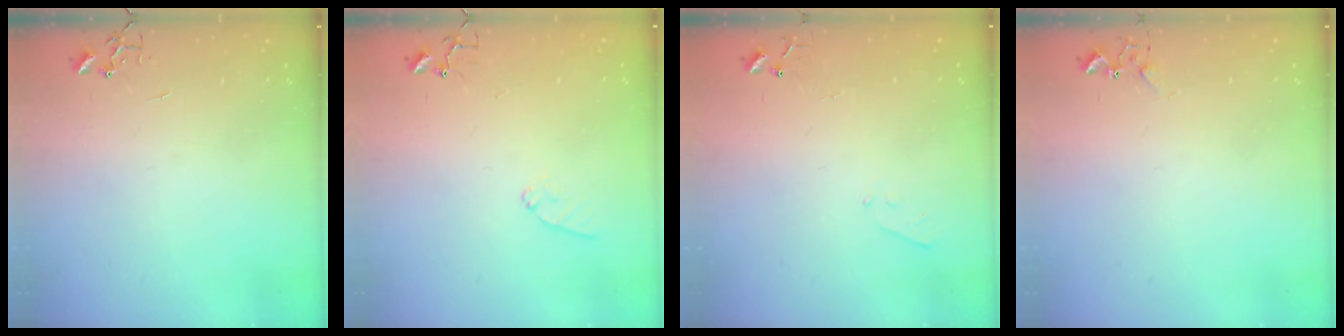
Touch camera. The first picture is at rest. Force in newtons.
{"total": 6.4, "press": 6.4, "slide": 0.6}
{"total": 4.2, "press": 4.2, "slide": 0.6}
{"total": 5.2, "press": 5.2, "slide": 0.6}